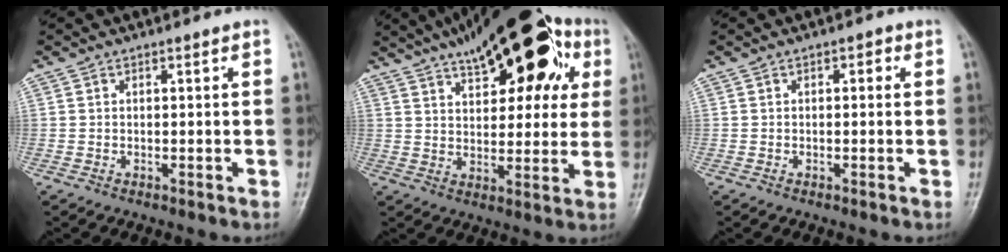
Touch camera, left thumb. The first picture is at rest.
{"total": 24.1, "force": [11.4, 10.7, 18.3], "torque": [-0.239, 0.016, 0.165]}
{"total": 1.1, "force": [0.2, 0.8, 0.8], "torque": [0.002, 0.005, -0.006]}